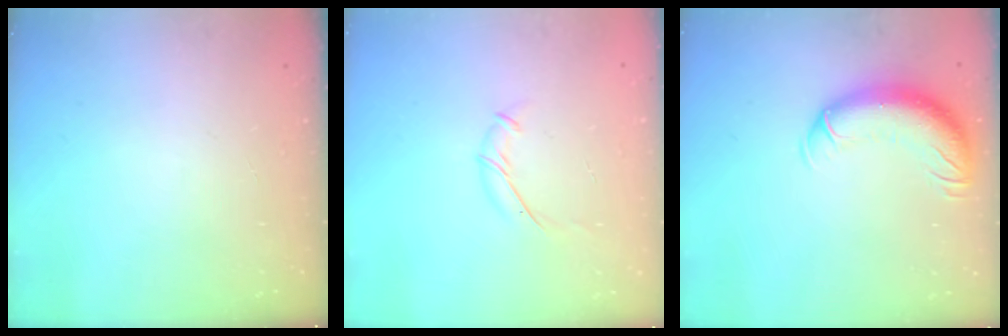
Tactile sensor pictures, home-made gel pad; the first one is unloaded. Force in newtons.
{"total": 6.6, "press": 6.5, "slide": 1.4}
{"total": 13.5, "press": 13.2, "slide": 2.9}